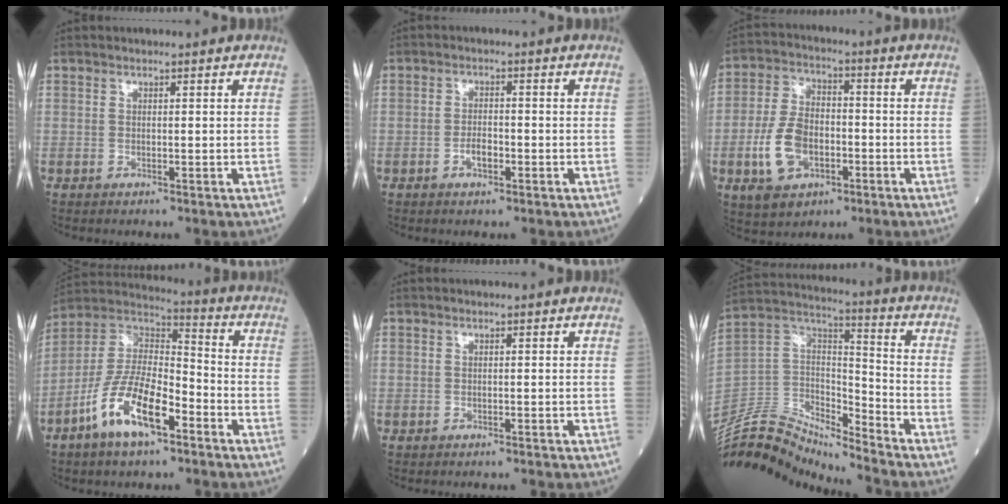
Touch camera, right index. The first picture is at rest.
{"total": 2.5, "force": [-1.1, 1.1, 2.0], "torque": [-0.034, 0.004, -0.018]}
{"total": 10.3, "force": [-3.2, 6.2, 7.5], "torque": [-0.165, 0.008, -0.055]}
{"total": 13.6, "force": [-6.9, 4.6, 10.8], "torque": [-0.219, 0.008, -0.129]}
{"total": 1.4, "force": [-1.4, 0.1, 0.1], "torque": [0.001, 0.000, -0.020]}
{"total": 15.7, "force": [-15.2, 2.6, 2.8], "torque": [-0.050, 0.071, -0.284]}